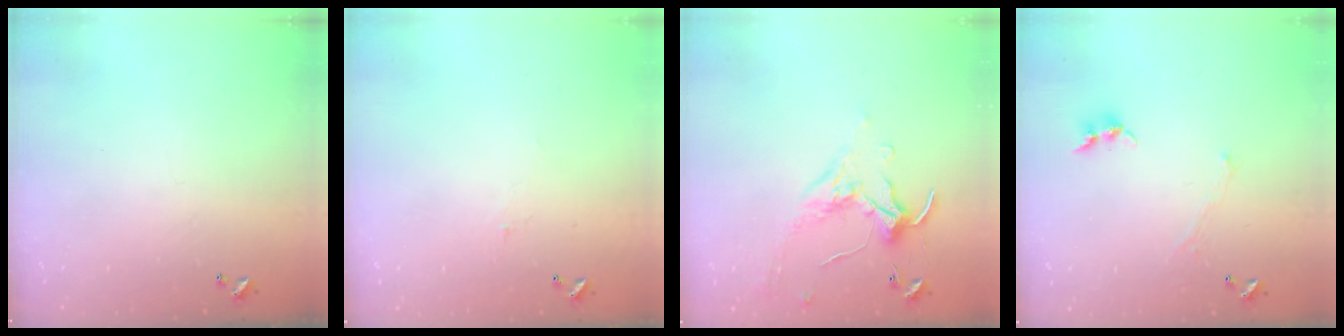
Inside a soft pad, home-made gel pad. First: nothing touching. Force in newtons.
{"total": 1.5, "press": 1.3, "slide": 0.6}
{"total": 0.0}
{"total": 0.8, "press": 0.7, "slide": 0.3}